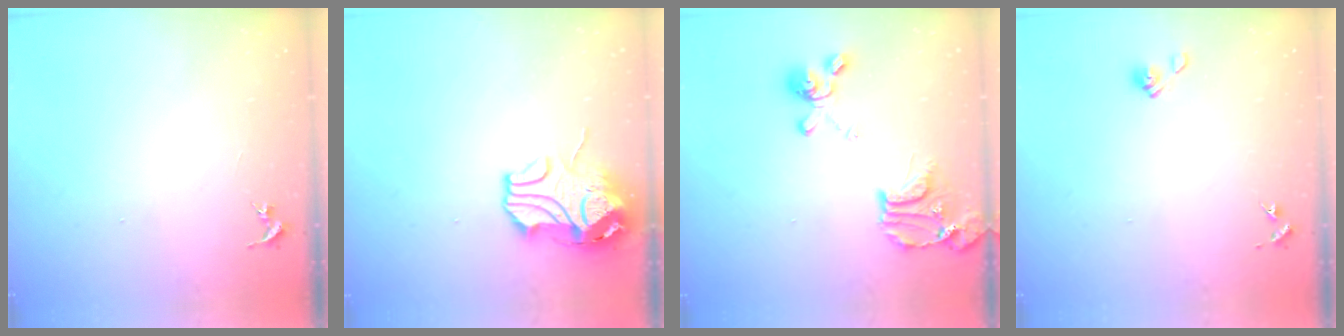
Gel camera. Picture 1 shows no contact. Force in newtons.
{"total": 11.8, "press": 11.7, "slide": 1.5}
{"total": 17.4, "press": 17.3, "slide": 1.5}
{"total": 4.4, "press": 3.8, "slide": 2.2}